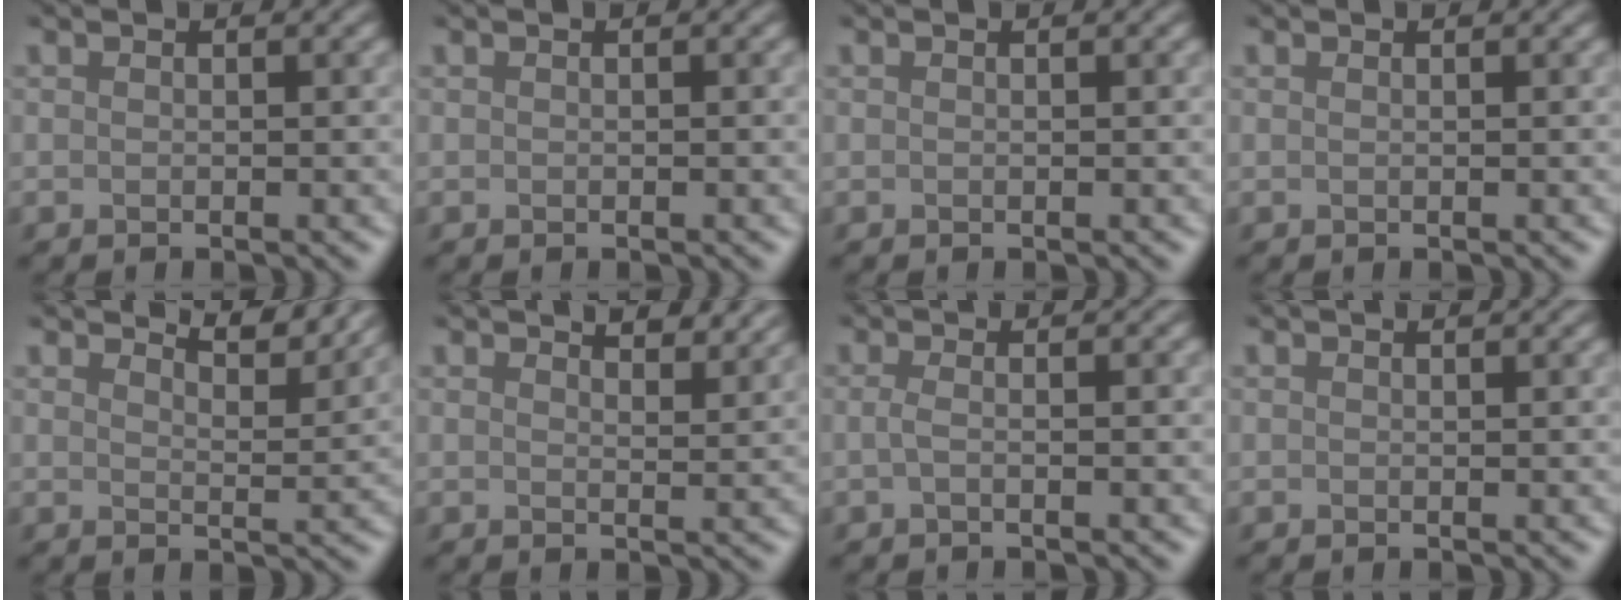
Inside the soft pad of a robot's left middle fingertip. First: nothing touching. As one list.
[{"total": 0.0}, {"total": 0.0}, {"total": 0.0}, {"total": 4.7, "force": [4.4, 0.6, 1.6], "torque": [-0.011, 0.023, 0.039]}, {"total": 3.1, "force": [2.8, 0.6, 1.3], "torque": [-0.008, 0.022, 0.016]}, {"total": 0.6, "force": [-0.4, -0.1, 0.4], "torque": [-0.016, -0.001, -0.004]}, {"total": 0.0}]